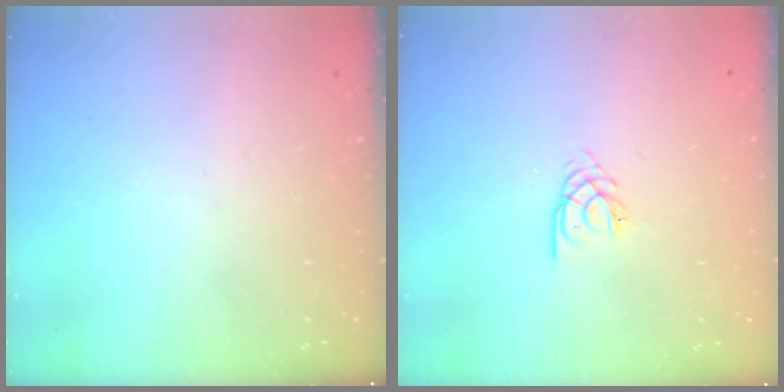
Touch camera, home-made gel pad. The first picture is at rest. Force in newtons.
{"total": 2.1, "press": 2.1, "slide": 0.3}